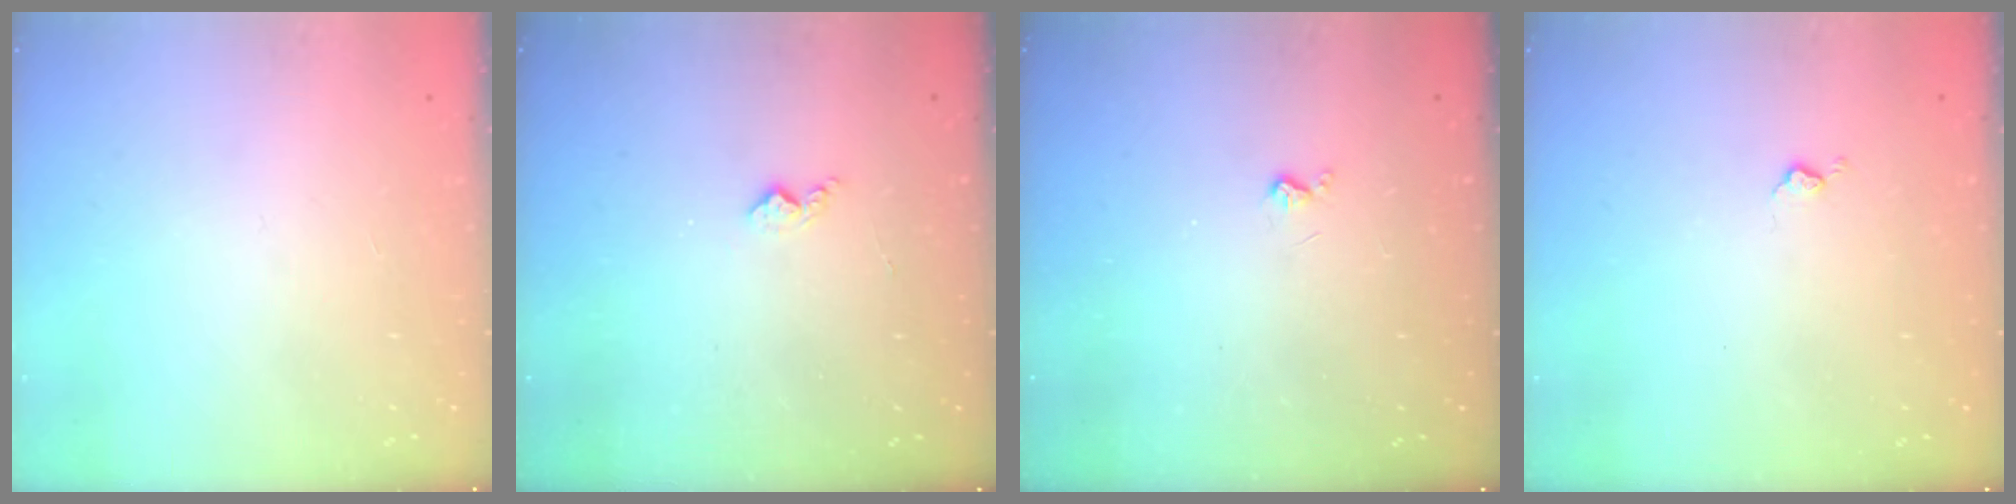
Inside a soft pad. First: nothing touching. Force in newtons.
{"total": 4.1, "press": 4.1, "slide": 0.5}
{"total": 2.6, "press": 2.6, "slide": 0.5}
{"total": 3.3, "press": 3.2, "slide": 0.5}